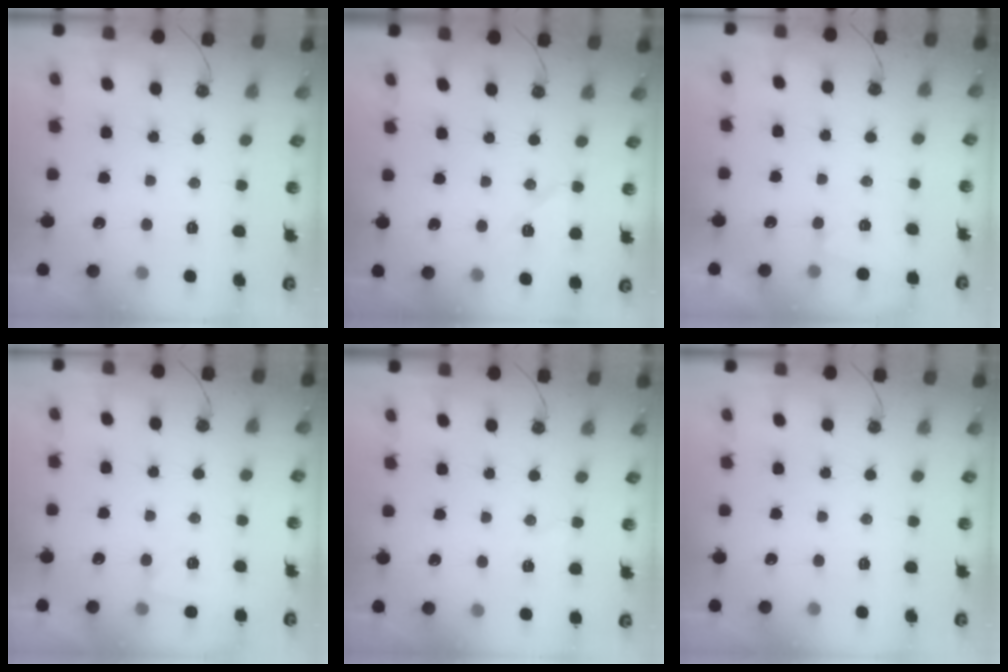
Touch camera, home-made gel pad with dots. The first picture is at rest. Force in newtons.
{"total": 7.3, "press": 7.2, "slide": 1.2}
{"total": 1.7, "press": 1.7, "slide": 0.5}
{"total": 3.3, "press": 3.3, "slide": 0.5}
{"total": 4.9, "press": 4.6, "slide": 1.7}
{"total": 0.0}